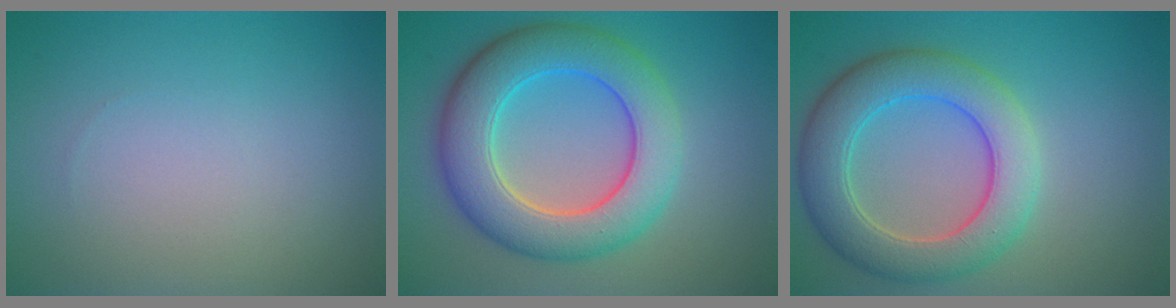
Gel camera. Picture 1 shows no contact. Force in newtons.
{"total": 8.5, "press": 8.4, "slide": 0.4}
{"total": 6.8, "press": 6.8, "slide": 0.3}